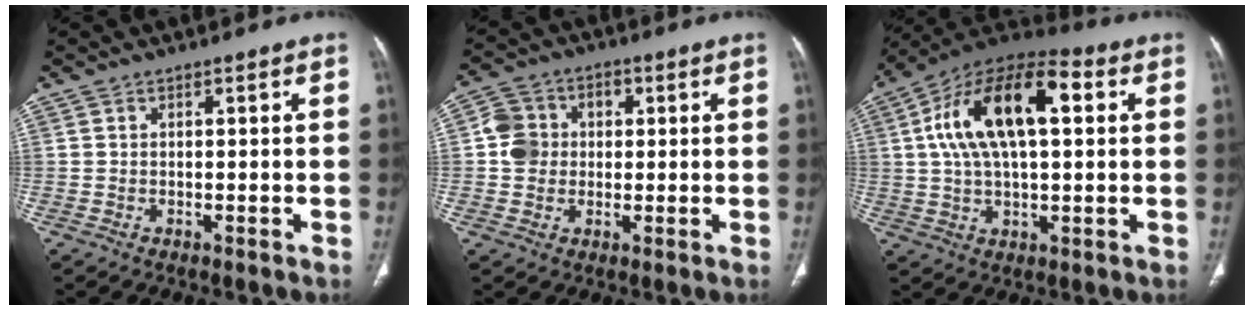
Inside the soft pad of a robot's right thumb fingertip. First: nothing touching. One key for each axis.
{"total": 7.5, "fx": 0.5, "fy": 6.7, "fz": 3.3, "tx": -0.038, "ty": 0.017, "tz": 0.002}
{"total": 20.0, "fx": 4.5, "fy": 9.5, "fz": 17.0, "tx": -0.291, "ty": 0.027, "tz": 0.067}